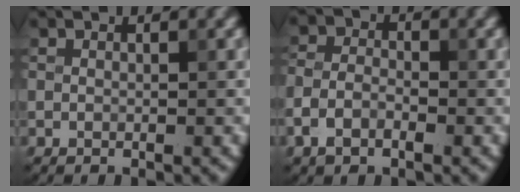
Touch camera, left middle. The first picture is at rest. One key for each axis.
{"total": 2.9, "fx": -1.5, "fy": 1.6, "fz": 1.9, "tx": -0.037, "ty": 0.003, "tz": -0.038}